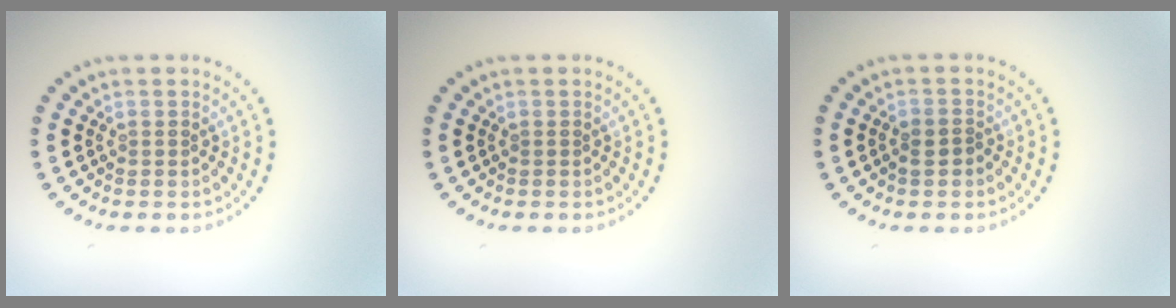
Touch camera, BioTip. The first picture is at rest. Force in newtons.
{"total": 0.0}
{"total": 1.5, "press": 1.5, "slide": 0.4}